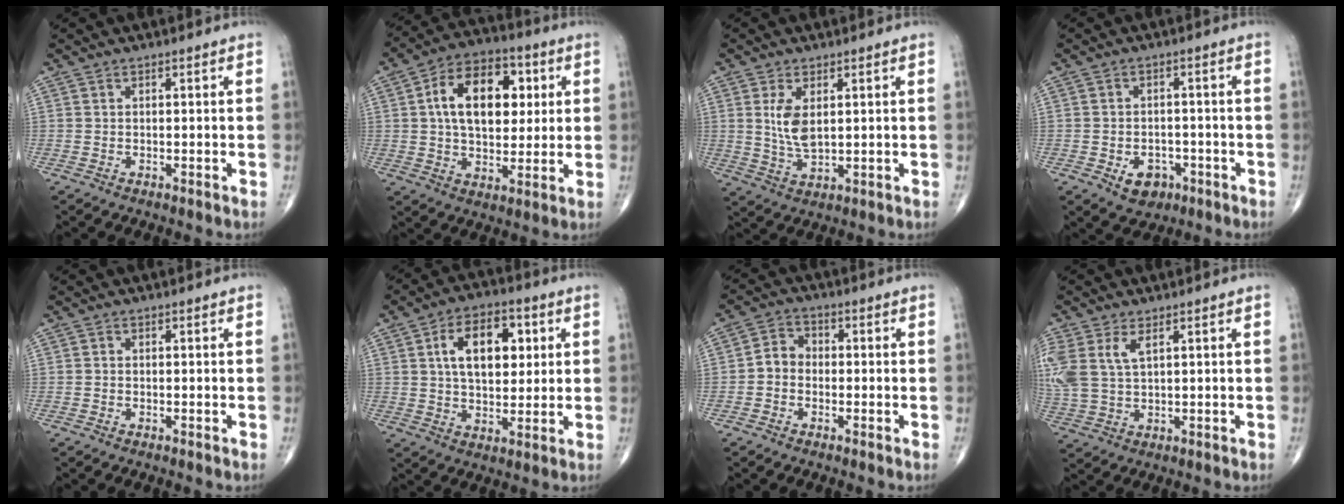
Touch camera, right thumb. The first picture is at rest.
{"total": 16.6, "force": [3.6, 10.2, 12.5], "torque": [-0.171, 0.008, 0.056]}
{"total": 6.0, "force": [1.5, 2.8, 5.1], "torque": [-0.098, -0.013, 0.038]}
{"total": 5.3, "force": [-2.3, 3.9, 2.7], "torque": [-0.021, 0.013, -0.026]}
{"total": 0.0}
{"total": 13.1, "force": [3.4, 7.7, 10.1], "torque": [-0.134, 0.001, 0.054]}
{"total": 4.3, "force": [-0.9, 3.6, 2.1], "torque": [-0.022, 0.018, -0.030]}
{"total": 10.3, "force": [3.5, 5.7, 7.8], "torque": [-0.201, 0.003, 0.083]}